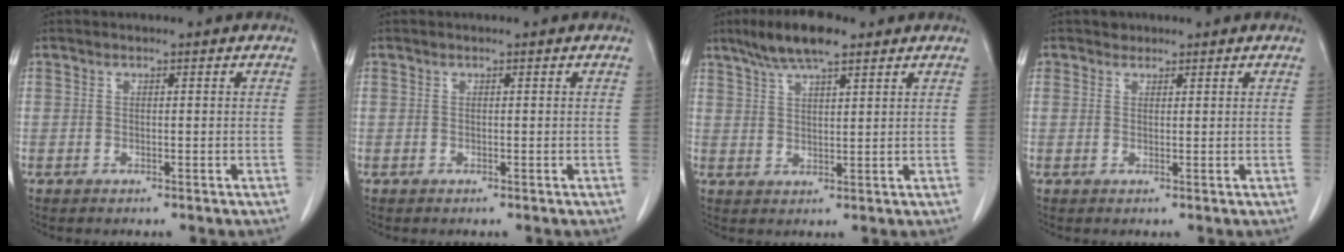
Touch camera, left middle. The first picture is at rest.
{"total": 0.0}
{"total": 7.2, "force": [5.2, 1.3, 4.8], "torque": [-0.097, 0.014, 0.093]}
{"total": 1.1, "force": [0.8, 0.8, -0.1], "torque": [0.004, 0.000, 0.009]}